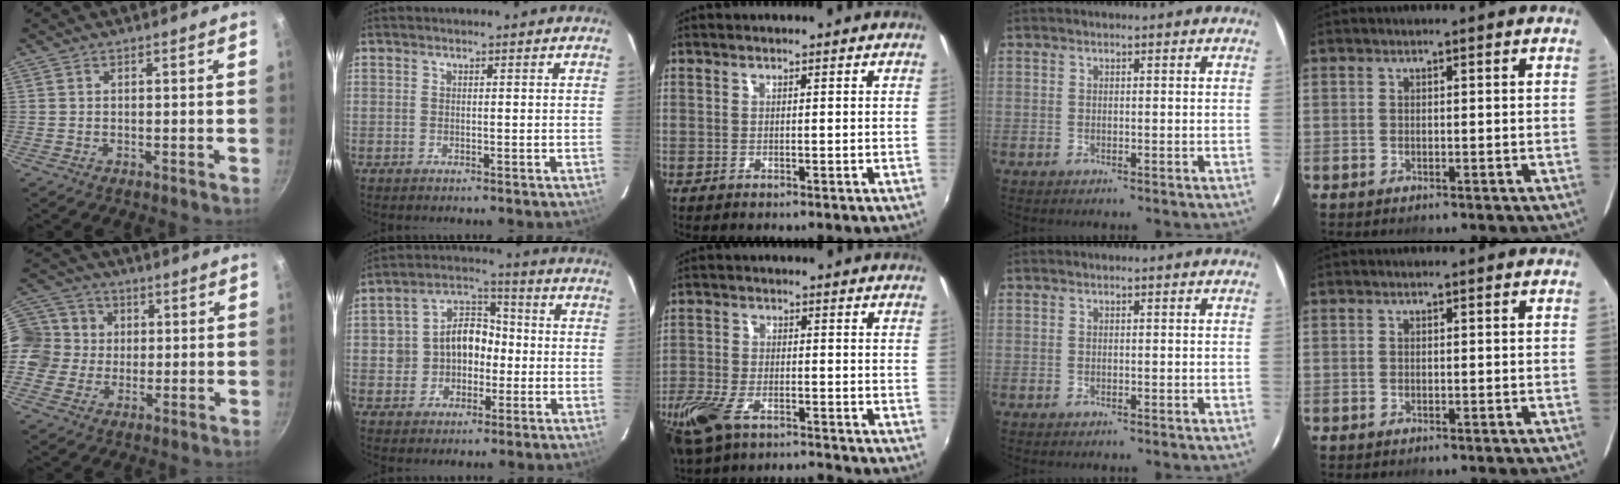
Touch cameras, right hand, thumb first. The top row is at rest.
{"thumb": {"total": 15.0, "force": [1.8, 13.6, 6.1], "torque": [-0.121, 0.025, 0.024]}, "index": {"total": 9.3, "force": [-1.2, 7.9, 4.6], "torque": [-0.093, 0.039, -0.015]}, "middle": {"total": 11.0, "force": [-8.0, 4.3, 6.2], "torque": [-0.160, -0.036, -0.159]}}